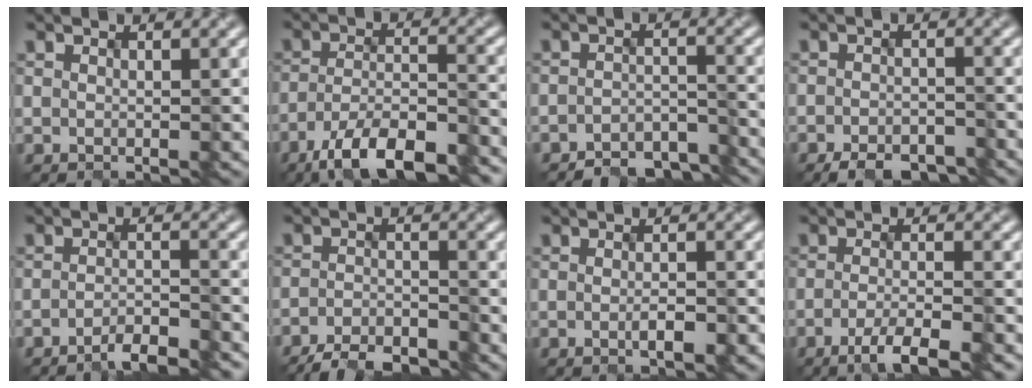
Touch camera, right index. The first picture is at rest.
{"total": 9.7, "force": [-7.0, 2.9, 6.1], "torque": [-0.100, -0.007, -0.118]}
{"total": 4.4, "force": [-4.2, 1.1, 0.6], "torque": [-0.004, -0.005, -0.062]}
{"total": 3.7, "force": [-3.2, 1.2, 1.4], "torque": [-0.016, -0.004, -0.049]}
{"total": 3.4, "force": [-2.9, 0.5, 1.6], "torque": [-0.024, 0.002, -0.057]}
{"total": 5.0, "force": [-4.6, 0.9, 1.9], "torque": [-0.029, -0.004, -0.082]}
{"total": 2.1, "force": [-1.0, 0.5, 1.8], "torque": [-0.030, -0.004, -0.012]}
{"total": 3.7, "force": [-2.4, 0.5, 2.8], "torque": [-0.045, -0.004, -0.048]}